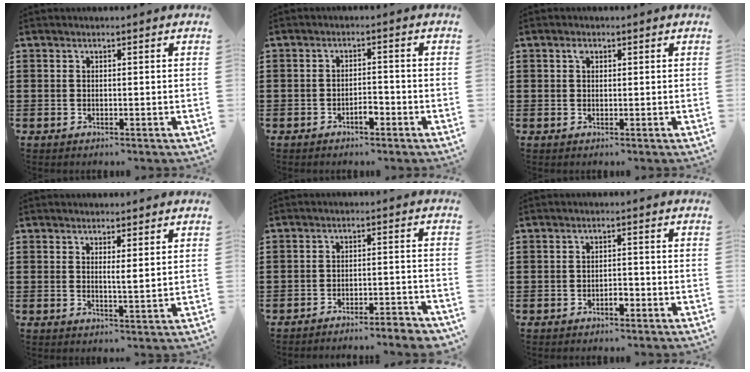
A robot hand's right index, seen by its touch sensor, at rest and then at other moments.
{"total": 2.6, "force": [-1.6, 0.9, 1.9], "torque": [-0.035, 0.003, -0.031]}
{"total": 1.2, "force": [0.5, 0.8, 0.7], "torque": [-0.018, 0.004, 0.010]}
{"total": 1.9, "force": [1.3, 0.1, 1.4], "torque": [-0.025, -0.002, 0.021]}
{"total": 3.7, "force": [-3.6, -0.1, 0.7], "torque": [-0.015, -0.002, -0.075]}
{"total": 2.0, "force": [-1.2, 0.8, 1.4], "torque": [-0.029, 0.001, -0.024]}